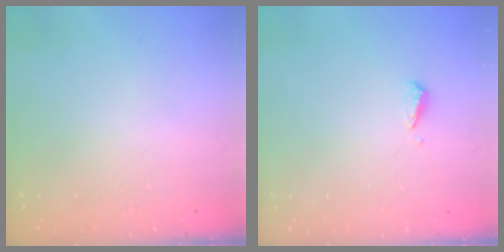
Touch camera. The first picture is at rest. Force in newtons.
{"total": 3.1, "press": 3.1, "slide": 0.2}